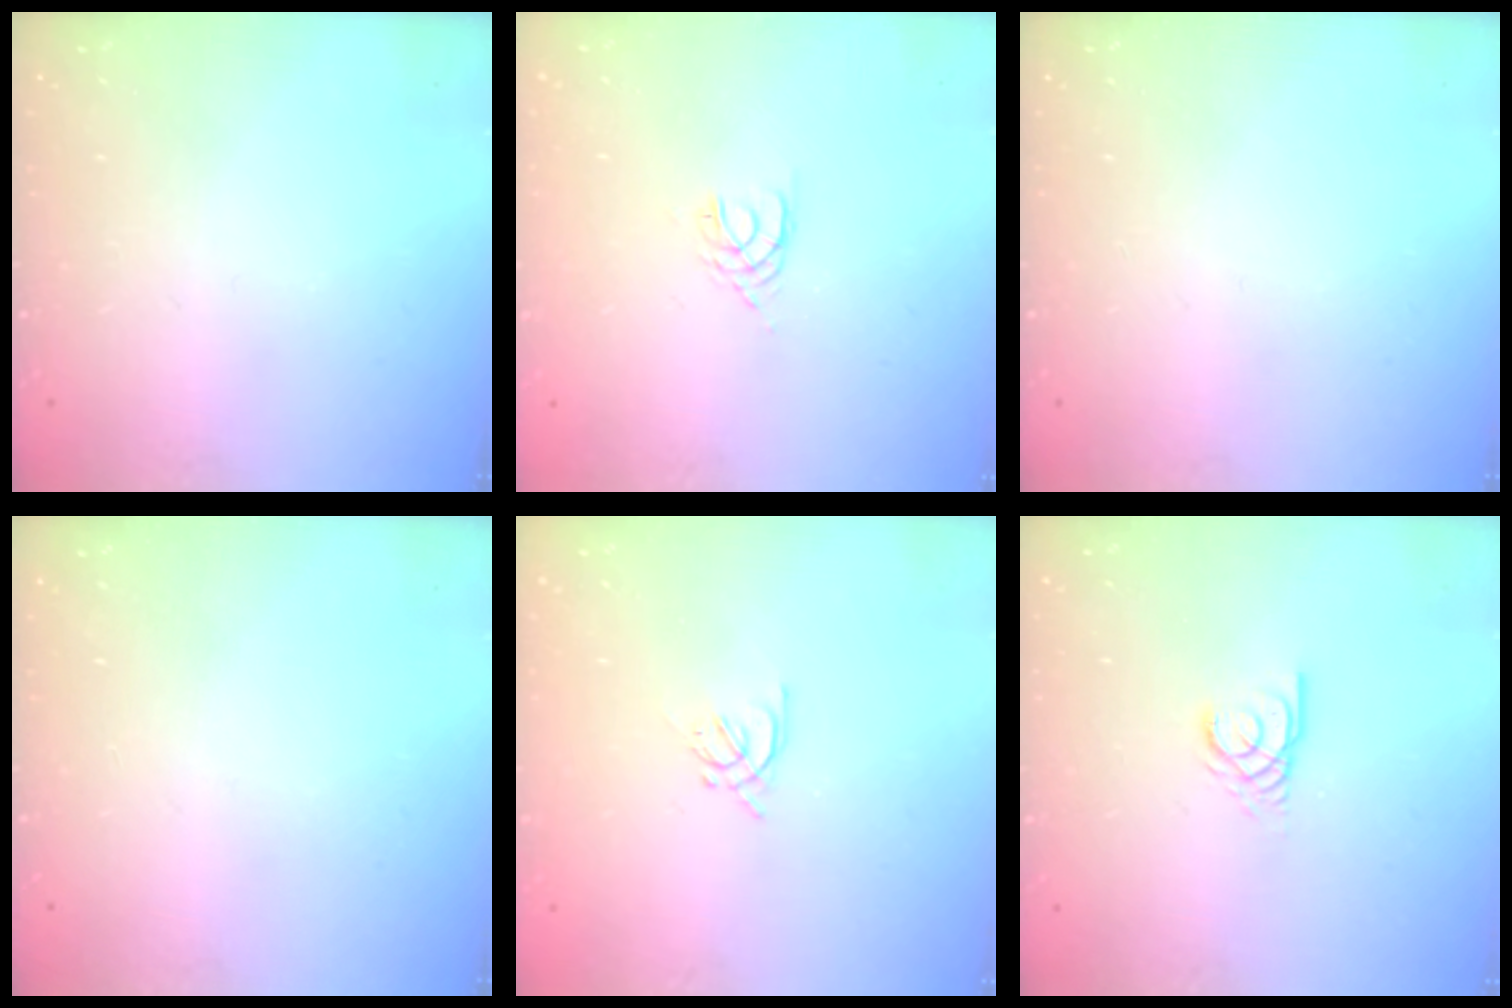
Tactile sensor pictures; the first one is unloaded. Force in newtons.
{"total": 2.0, "press": 1.9, "slide": 0.3}
{"total": 0.0}
{"total": 0.0}
{"total": 2.0, "press": 1.9, "slide": 0.5}
{"total": 2.9, "press": 2.9, "slide": 0.2}